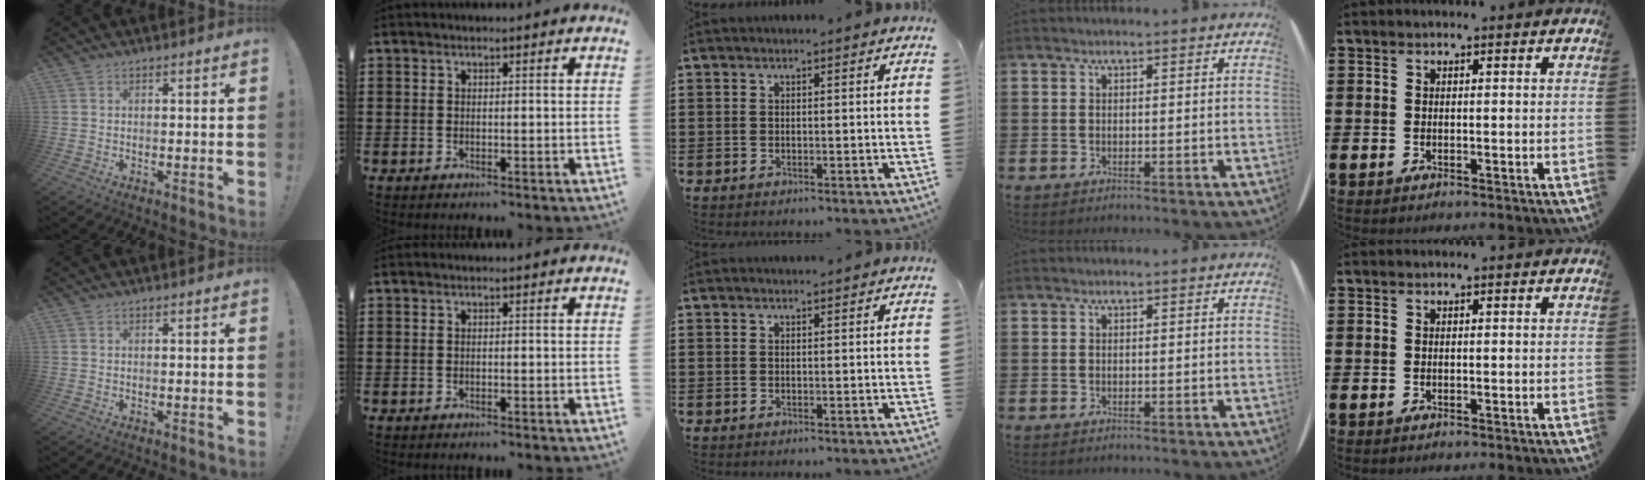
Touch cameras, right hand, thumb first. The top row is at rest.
{"middle": {"total": 0.9, "force": [0.9, 0.1, 0.0], "torque": [0.005, -0.004, 0.015]}}